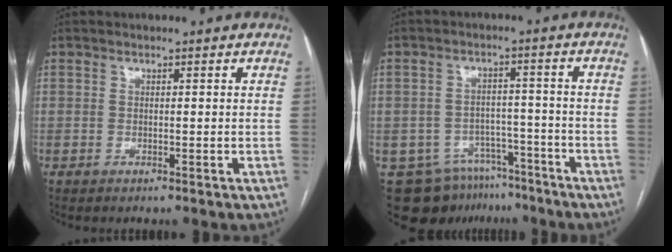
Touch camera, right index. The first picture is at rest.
{"total": 10.7, "force": [-8.1, 6.5, 2.7], "torque": [-0.039, 0.022, -0.115]}